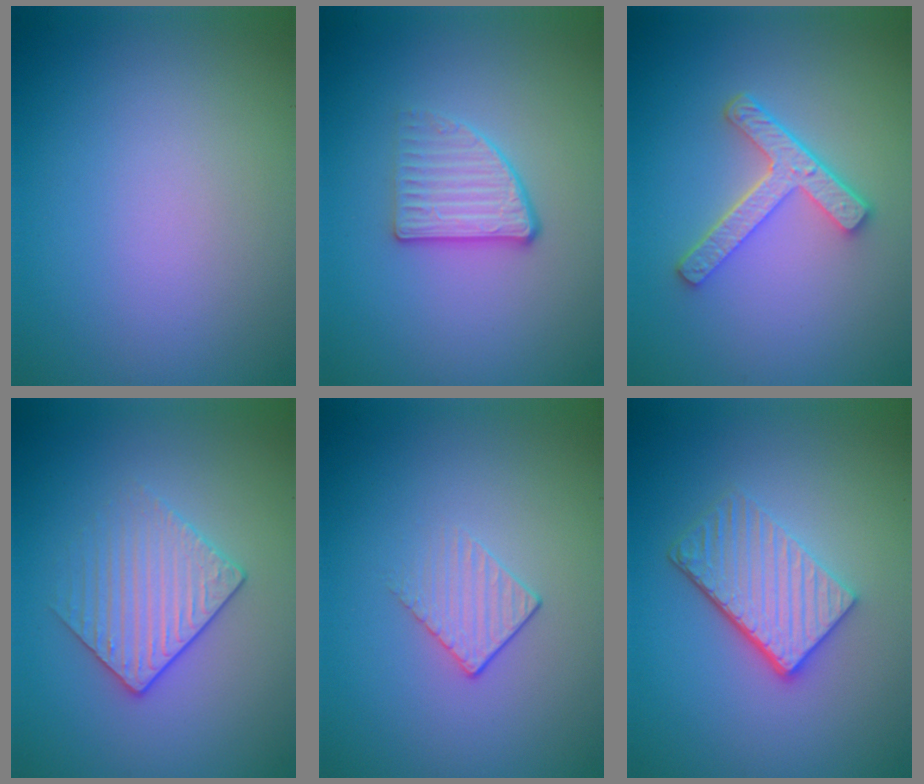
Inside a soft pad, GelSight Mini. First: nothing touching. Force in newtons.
{"total": 2.8, "press": 2.5, "slide": 1.2}
{"total": 4.4, "press": 3.3, "slide": 2.9}
{"total": 2.9, "press": 2.6, "slide": 1.2}
{"total": 1.5, "press": 0.9, "slide": 1.2}
{"total": 4.6, "press": 3.5, "slide": 2.9}